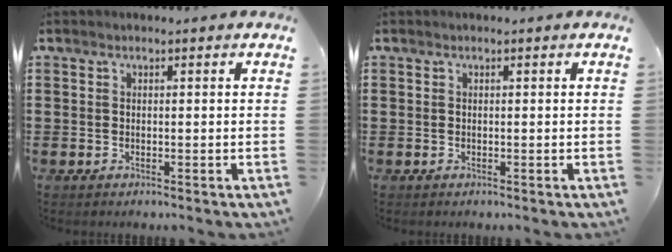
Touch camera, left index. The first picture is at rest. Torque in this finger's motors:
{"motor_torque": [0.00, 0.00, 0.00, -0.01]}